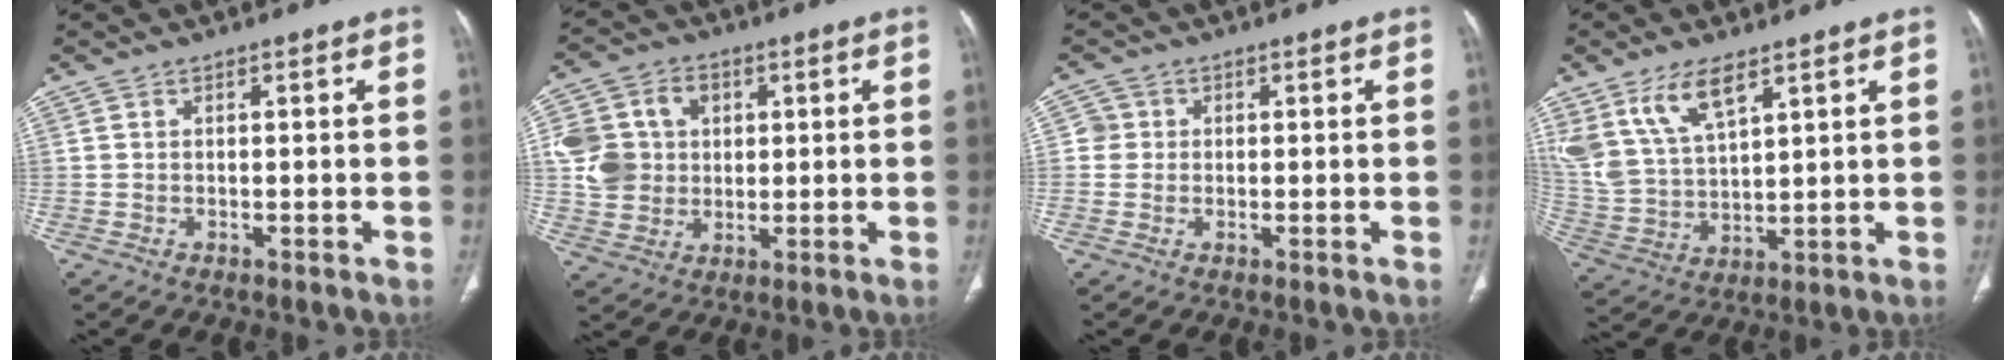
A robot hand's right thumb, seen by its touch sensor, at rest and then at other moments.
{"total": 12.2, "force": [1.8, 10.6, 5.9], "torque": [-0.097, 0.009, 0.036]}
{"total": 2.3, "force": [0.2, 2.3, 0.3], "torque": [0.010, 0.006, -0.001]}
{"total": 12.1, "force": [7.3, 5.3, 8.0], "torque": [-0.156, -0.023, 0.159]}